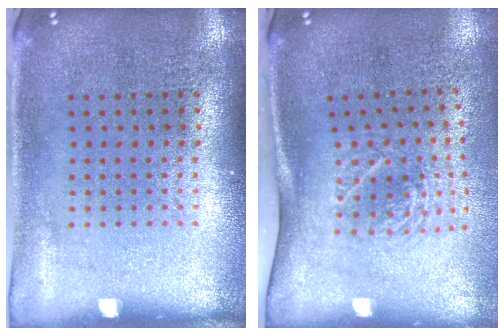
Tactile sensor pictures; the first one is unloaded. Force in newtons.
{"total": 1.9, "press": 1.3, "slide": 1.4}